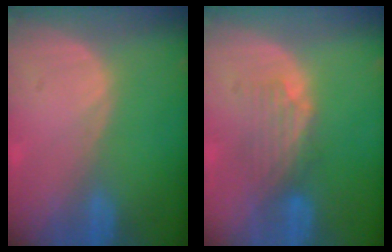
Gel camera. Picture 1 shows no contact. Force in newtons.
{"total": 4.5, "press": 3.9, "slide": 2.2}